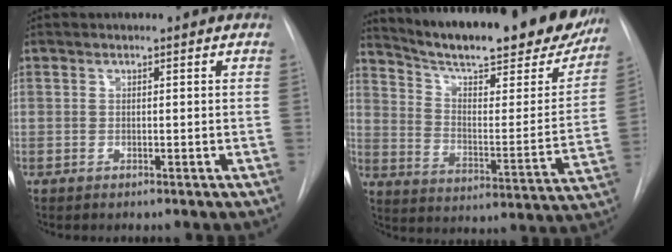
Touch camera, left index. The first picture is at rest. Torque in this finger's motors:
{"motor_torque": [0.26, -0.81, 0.68, 0.11]}